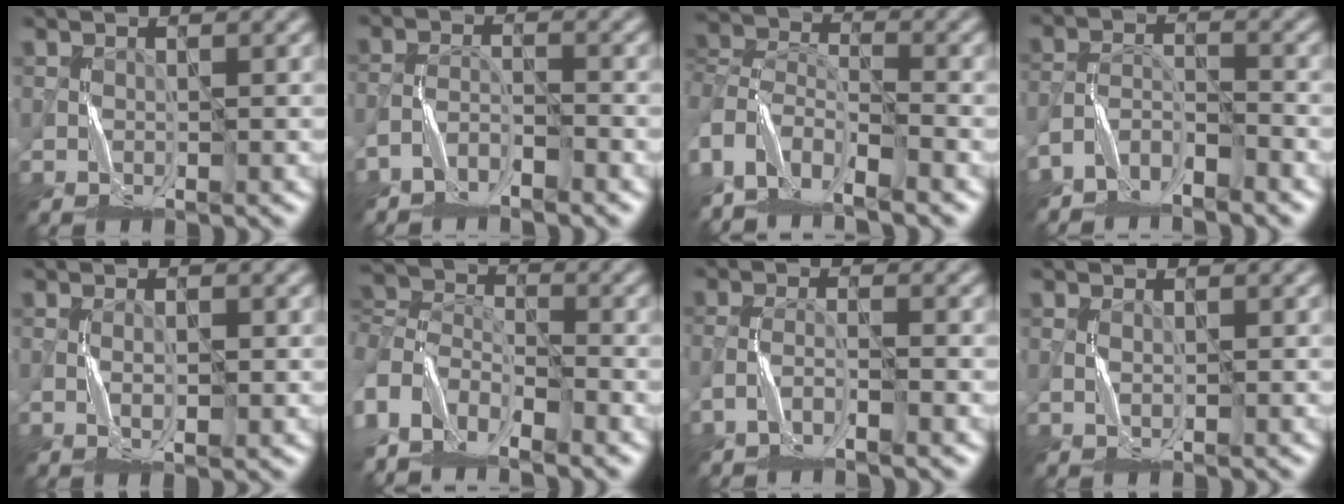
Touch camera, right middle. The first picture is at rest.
{"total": 2.4, "force": [-2.4, 0.2, 0.1], "torque": [-0.004, 0.009, -0.051]}
{"total": 6.4, "force": [-5.0, 2.7, 3.1], "torque": [-0.057, 0.007, -0.101]}
{"total": 3.6, "force": [-3.5, 0.6, 0.3], "torque": [-0.007, 0.007, -0.076]}
{"total": 1.0, "force": [-0.4, 0.3, 0.9], "torque": [-0.017, 0.003, -0.008]}
{"total": 5.8, "force": [-3.8, 3.2, 2.8], "torque": [-0.054, 0.010, -0.089]}
{"total": 1.9, "force": [-1.8, -0.1, 0.6], "torque": [-0.015, 0.009, -0.042]}
{"total": 0.0}